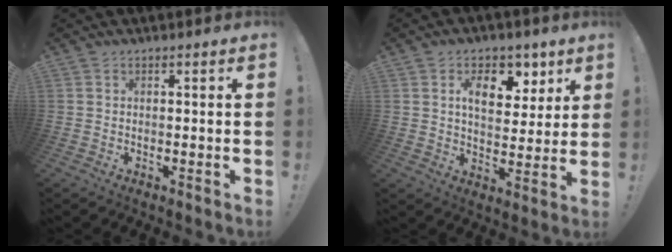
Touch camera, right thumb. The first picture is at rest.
{"total": 10.5, "force": [5.0, 6.7, 6.4], "torque": [-0.084, -0.023, 0.089]}